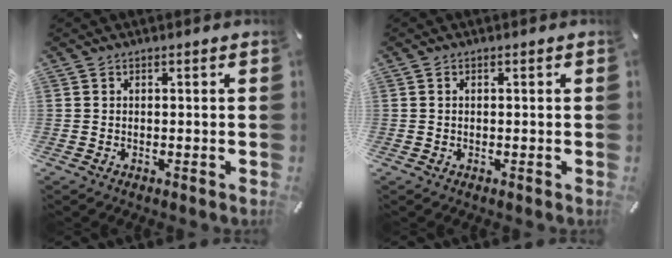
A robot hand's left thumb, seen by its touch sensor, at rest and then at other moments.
{"total": 0.6, "force": [0.0, 0.4, 0.5], "torque": [-0.010, 0.002, 0.000]}